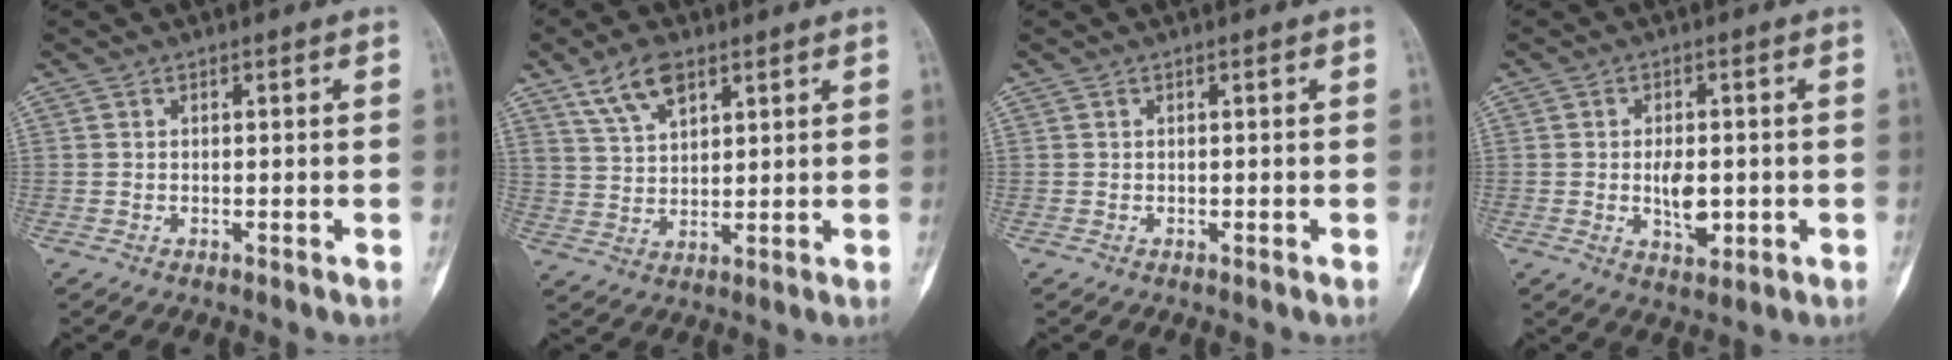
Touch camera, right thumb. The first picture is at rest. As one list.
[{"total": 7.7, "force": [4.8, 3.8, 4.8], "torque": [-0.075, -0.015, 0.094]}, {"total": 0.0}, {"total": 6.0, "force": [-0.8, 3.4, 4.9], "torque": [-0.069, -0.004, -0.007]}]